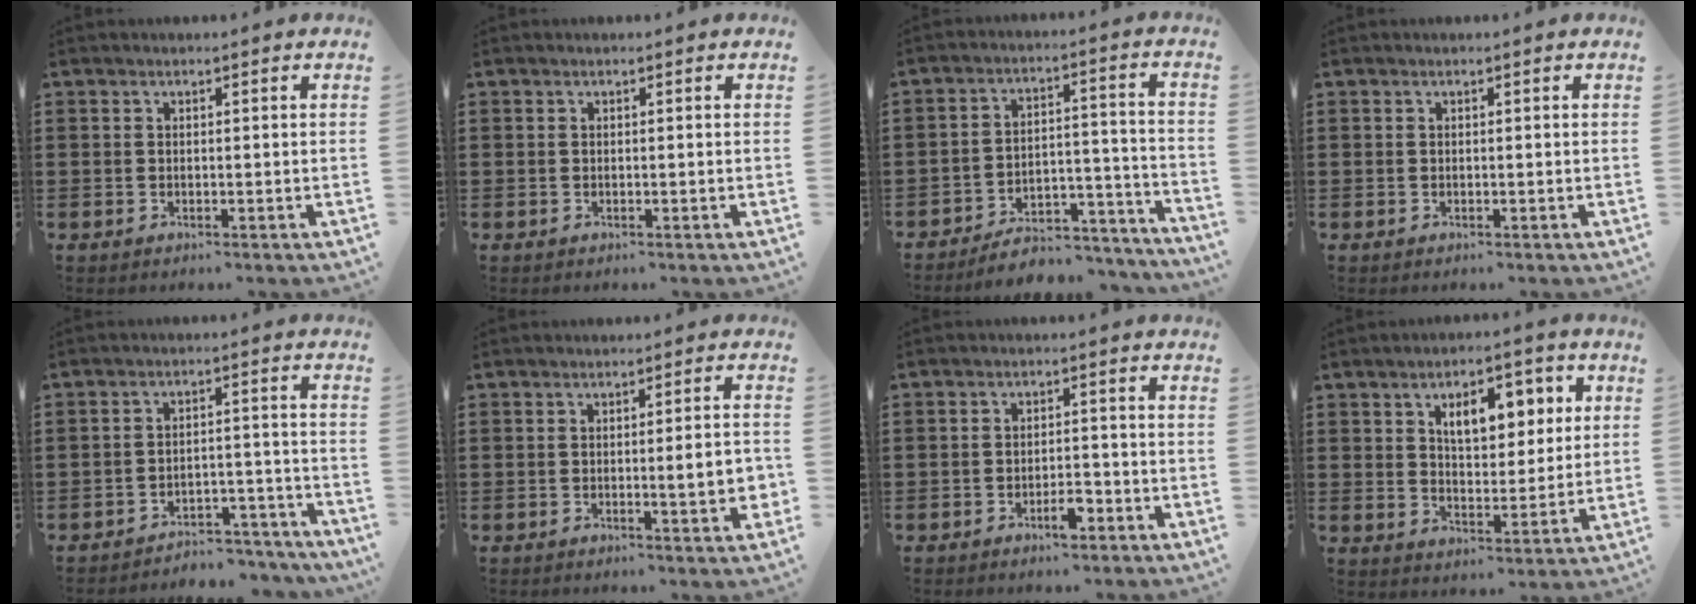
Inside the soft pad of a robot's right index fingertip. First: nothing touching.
{"total": 0.0}
{"total": 5.3, "force": [-4.9, 1.5, 1.3], "torque": [-0.022, 0.009, -0.096]}
{"total": 0.0}
{"total": 4.1, "force": [-4.1, 0.6, 0.6], "torque": [-0.014, 0.008, -0.085]}
{"total": 4.7, "force": [-0.5, 0.5, 4.7], "torque": [-0.061, -0.012, -0.011]}
{"total": 3.5, "force": [-2.1, 1.2, 2.6], "torque": [-0.042, 0.004, -0.037]}
{"total": 7.5, "force": [3.3, 4.0, 5.4], "torque": [-0.088, 0.002, 0.049]}